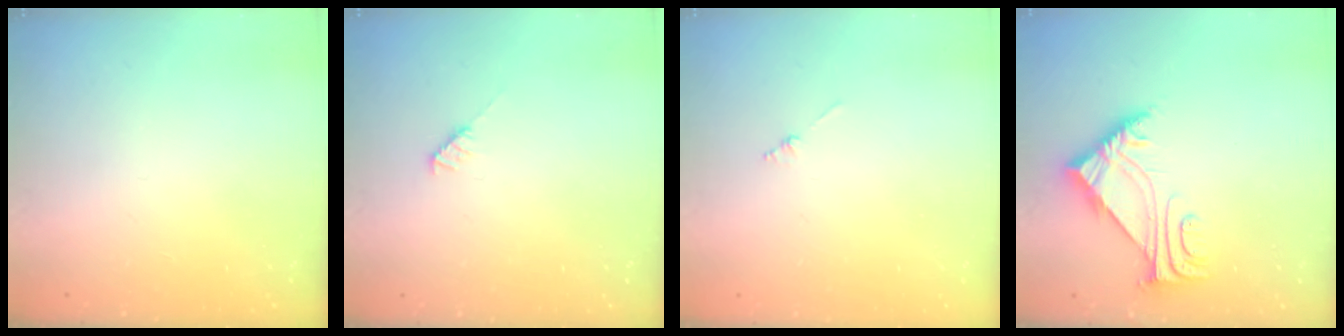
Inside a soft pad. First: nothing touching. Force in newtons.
{"total": 4.1, "press": 4.1, "slide": 0.3}
{"total": 0.8, "press": 0.8, "slide": 0.2}
{"total": 6.5, "press": 6.5, "slide": 0.2}